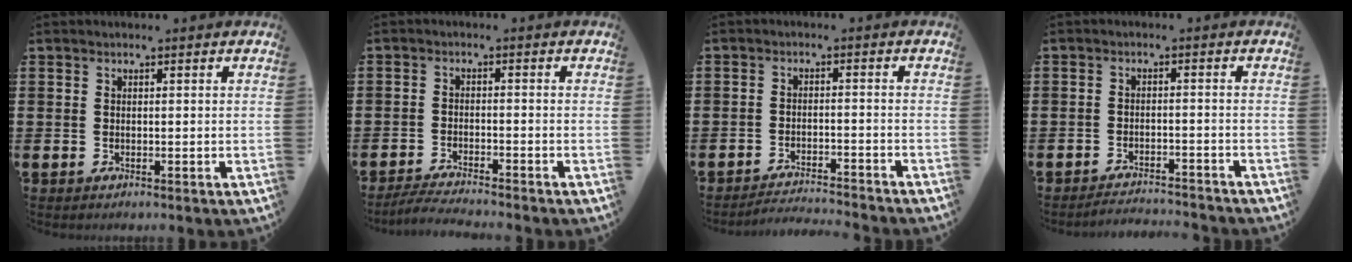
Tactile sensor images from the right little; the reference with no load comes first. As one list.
[{"total": 2.7, "force": [-2.6, -0.1, 0.8], "torque": [-0.013, 0.004, -0.052]}, {"total": 2.5, "force": [-2.5, -0.3, 0.1], "torque": [-0.003, 0.004, -0.053]}, {"total": 2.3, "force": [-2.3, -0.1, 0.0], "torque": [-0.004, 0.004, -0.049]}]